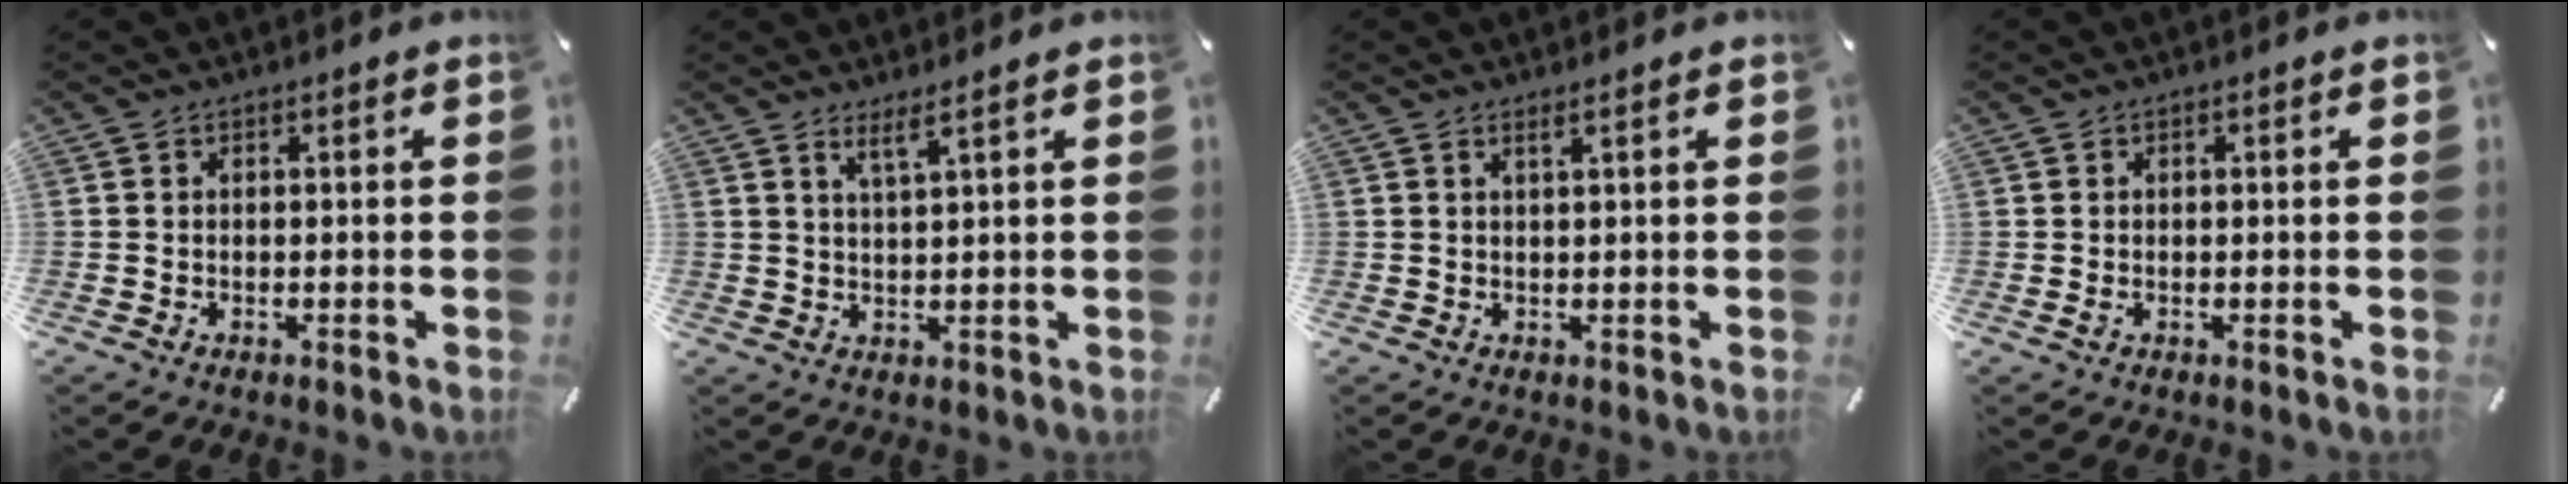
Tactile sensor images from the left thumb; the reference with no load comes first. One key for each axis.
{"total": 3.4, "fx": 2.8, "fy": -0.2, "fz": 1.9, "tx": -0.042, "ty": -0.010, "tz": 0.050}
{"total": 1.5, "fx": 1.1, "fy": 0.1, "fz": 1.0, "tx": -0.020, "ty": -0.002, "tz": 0.020}
{"total": 0.6, "fx": 0.1, "fy": 0.4, "fz": 0.5, "tx": -0.001, "ty": -0.003, "tz": -0.001}